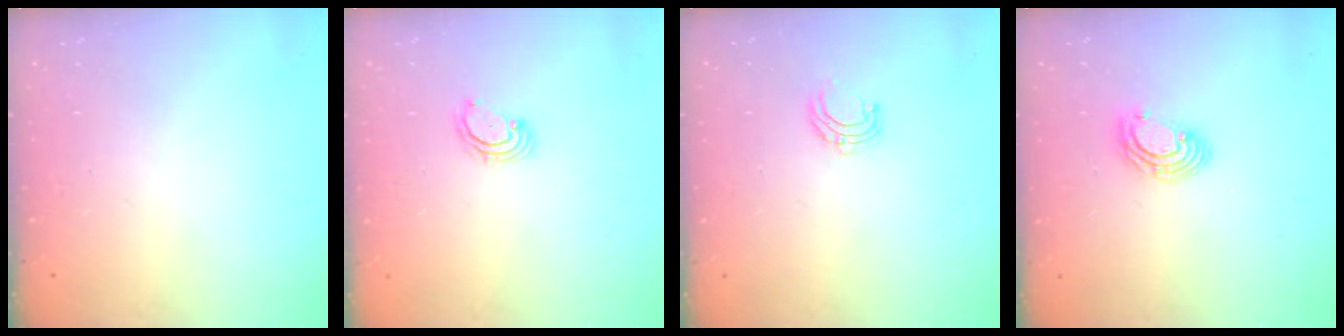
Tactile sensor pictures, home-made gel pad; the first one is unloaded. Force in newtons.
{"total": 2.7, "press": 2.7, "slide": 0.3}
{"total": 5.3, "press": 5.3, "slide": 0.5}
{"total": 6.0, "press": 6.0, "slide": 0.4}